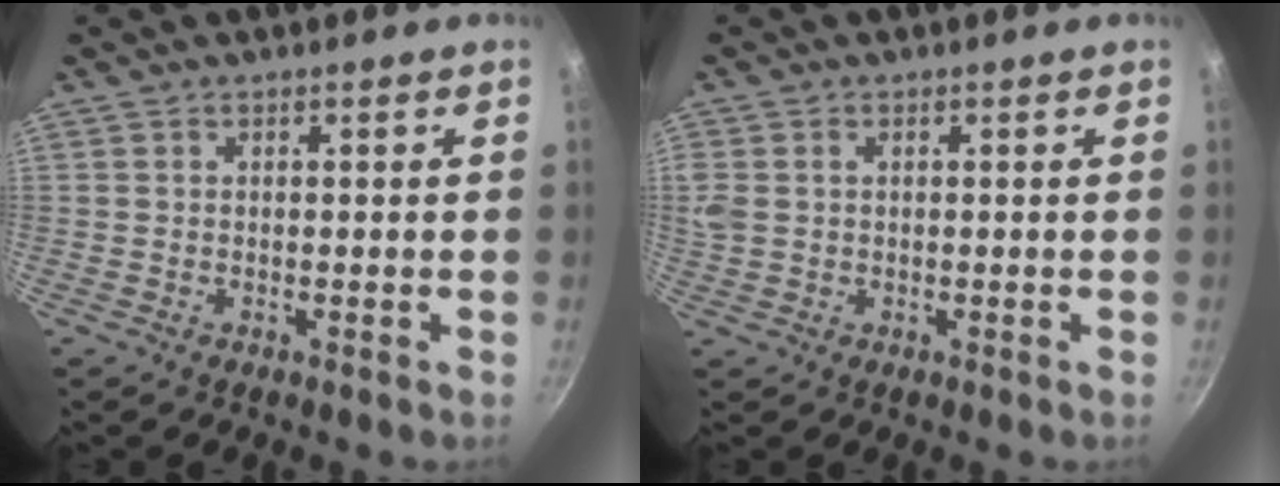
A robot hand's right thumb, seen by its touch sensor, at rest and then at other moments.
{"total": 3.7, "force": [0.6, 2.7, 2.5], "torque": [-0.074, 0.015, 0.018]}